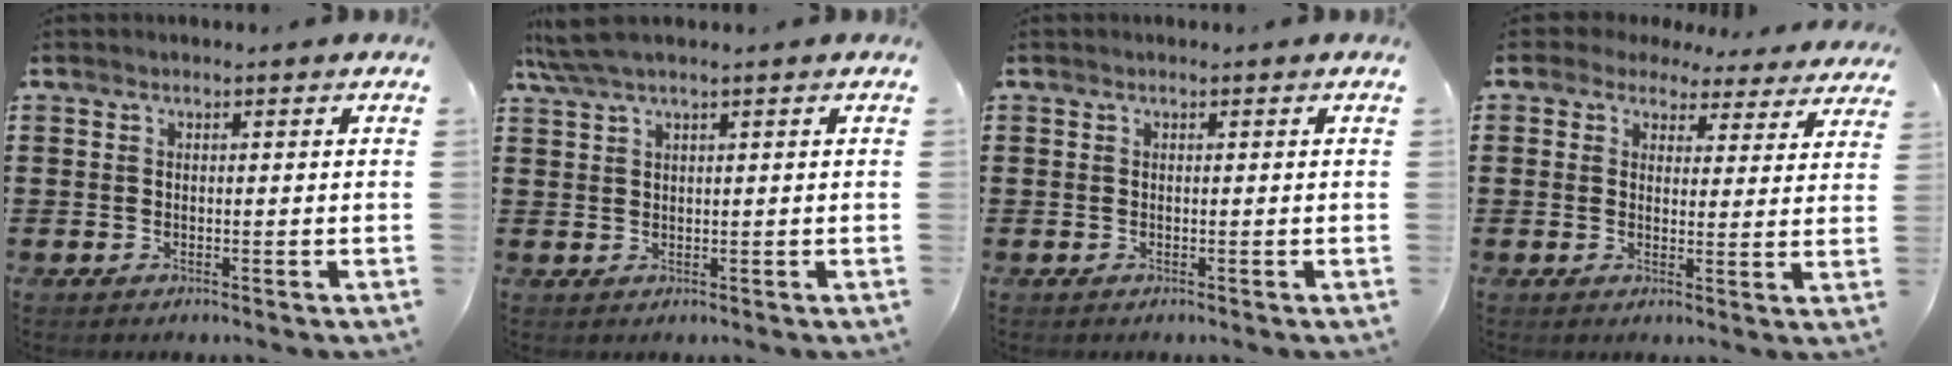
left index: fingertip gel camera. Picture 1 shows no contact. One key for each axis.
{"total": 3.1, "fx": 1.8, "fy": 0.3, "fz": 2.5, "tx": -0.059, "ty": 0.001, "tz": 0.031}
{"total": 0.0}
{"total": 3.2, "fx": 2.8, "fy": 1.4, "fz": 0.8, "tx": -0.032, "ty": -0.008, "tz": 0.049}